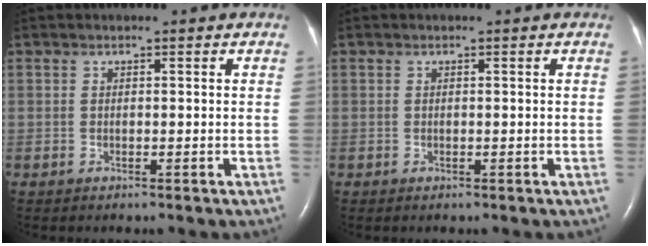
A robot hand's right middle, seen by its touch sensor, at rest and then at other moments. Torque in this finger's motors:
{"motor_torque": [-0.01, -0.04, 0.00, 0.00]}